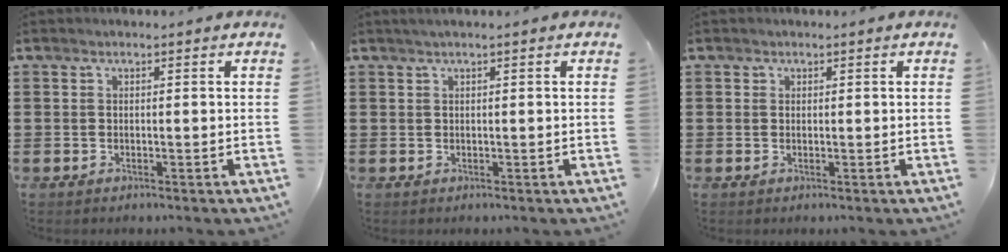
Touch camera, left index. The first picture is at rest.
{"total": 0.9, "force": [0.4, -0.1, 0.7], "torque": [-0.012, 0.000, 0.008]}
{"total": 0.6, "force": [0.4, 0.4, 0.1], "torque": [-0.003, 0.002, 0.009]}